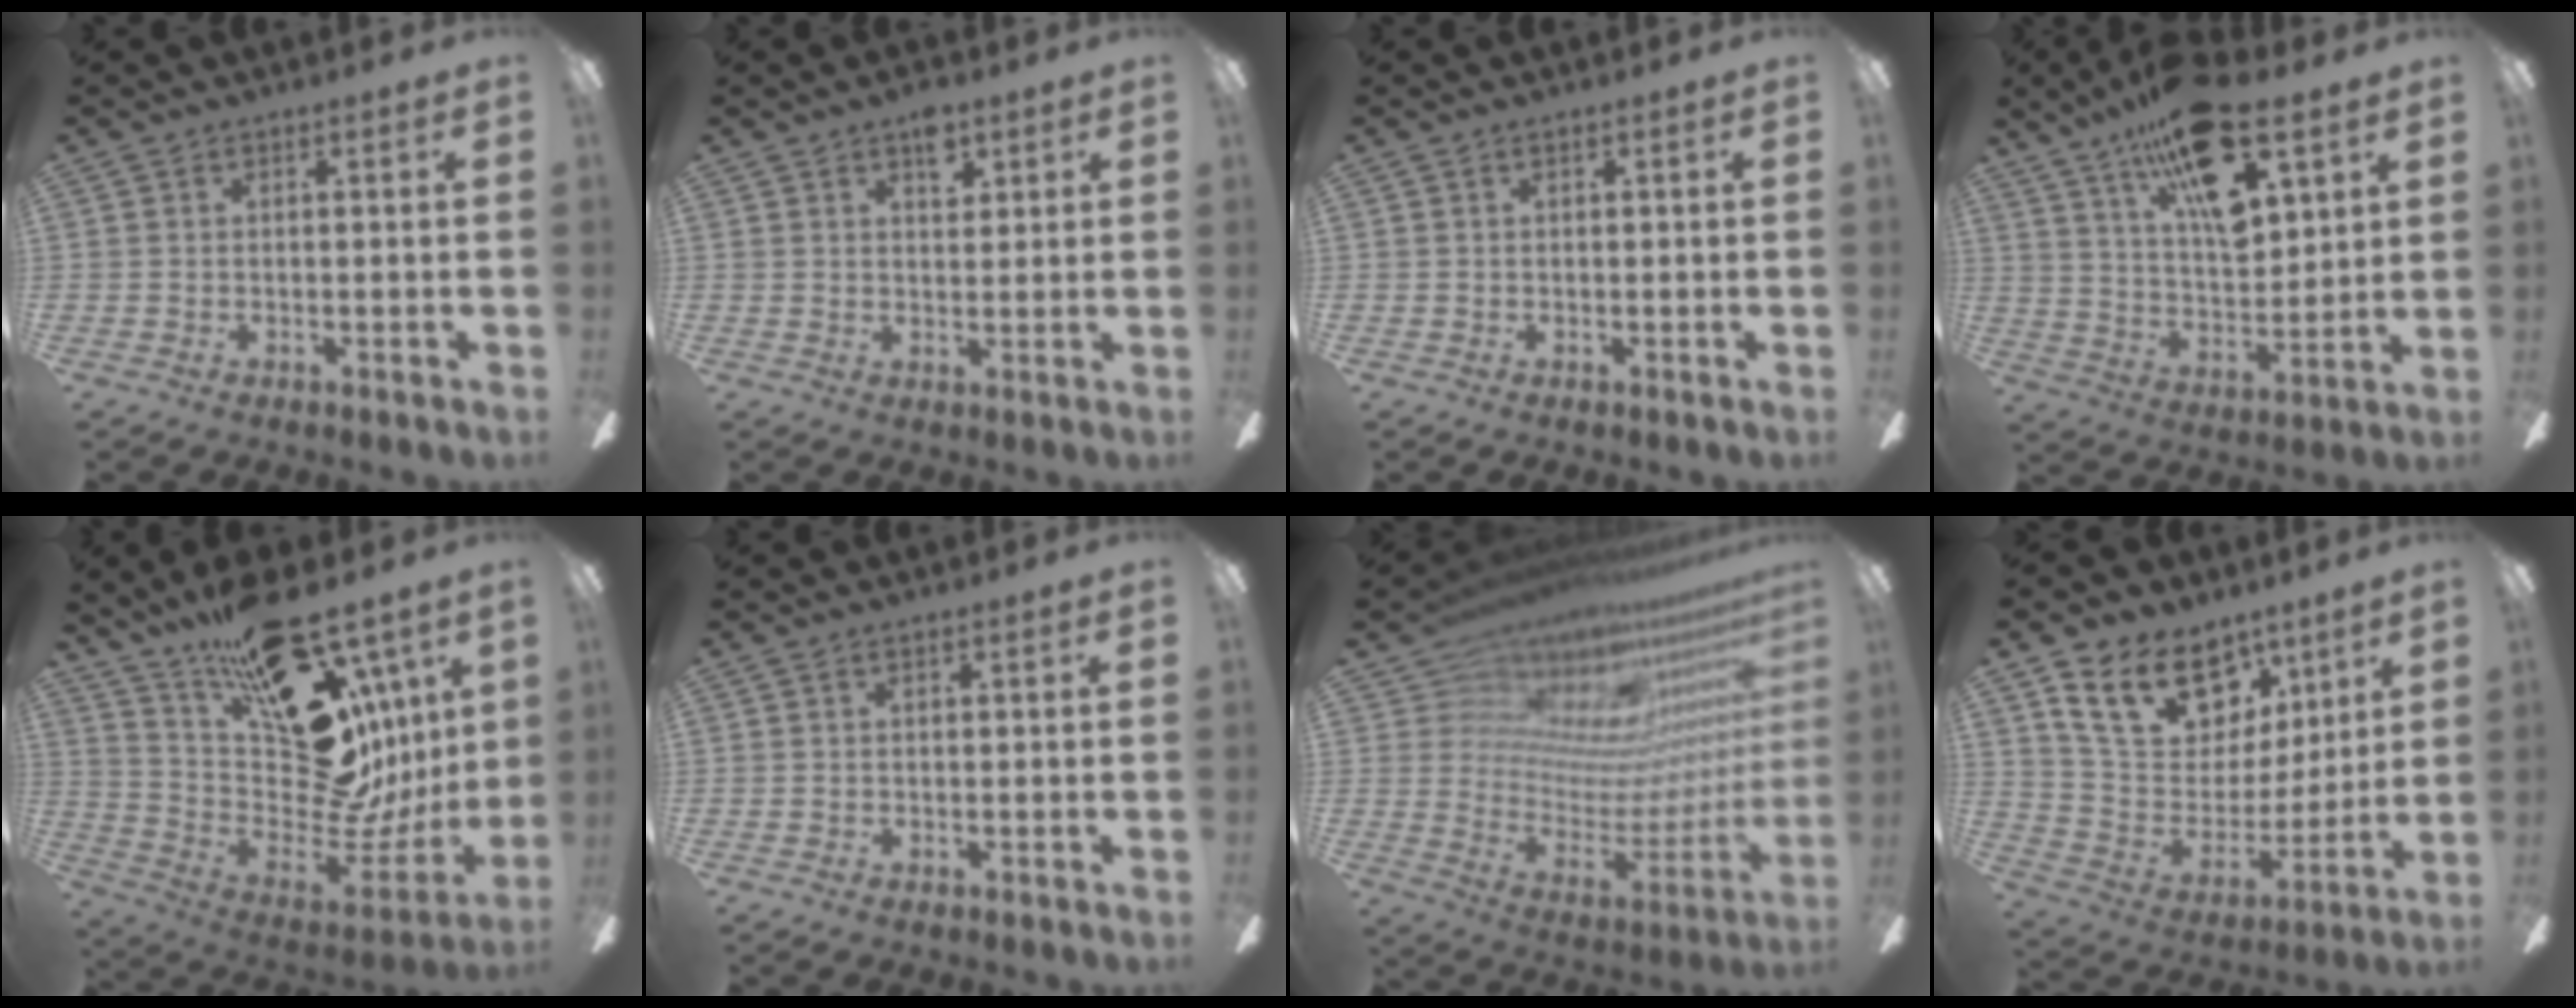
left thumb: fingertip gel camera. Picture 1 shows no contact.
{"total": 5.4, "force": [3.3, 2.8, 3.2], "torque": [-0.029, -0.014, 0.051]}
{"total": 0.0}
{"total": 20.2, "force": [12.5, 7.7, 13.8], "torque": [-0.227, -0.059, 0.212]}
{"total": 25.1, "force": [12.7, 12.6, 17.6], "torque": [-0.259, -0.114, 0.241]}
{"total": 0.0}
{"total": 18.4, "force": [15.8, 8.3, 4.4], "torque": [-0.077, -0.143, 0.294]}
{"total": 20.0, "force": [12.1, 13.0, 9.2], "torque": [-0.155, -0.059, 0.225]}